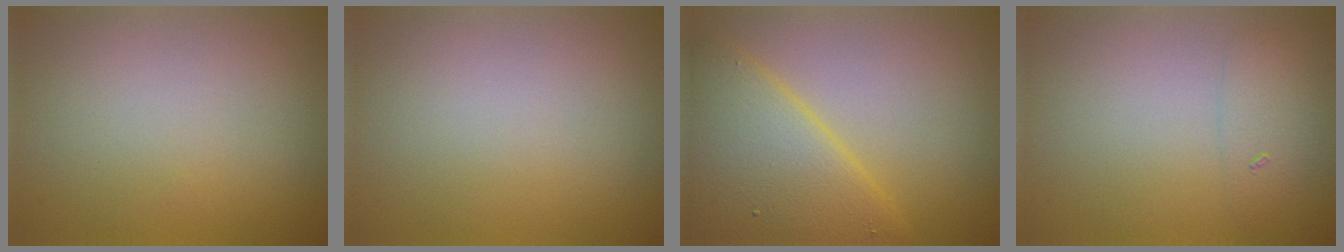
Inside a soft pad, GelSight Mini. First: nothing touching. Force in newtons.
{"total": 0.0}
{"total": 7.6, "press": 7.5, "slide": 0.4}
{"total": 1.6, "press": 1.6, "slide": 0.1}